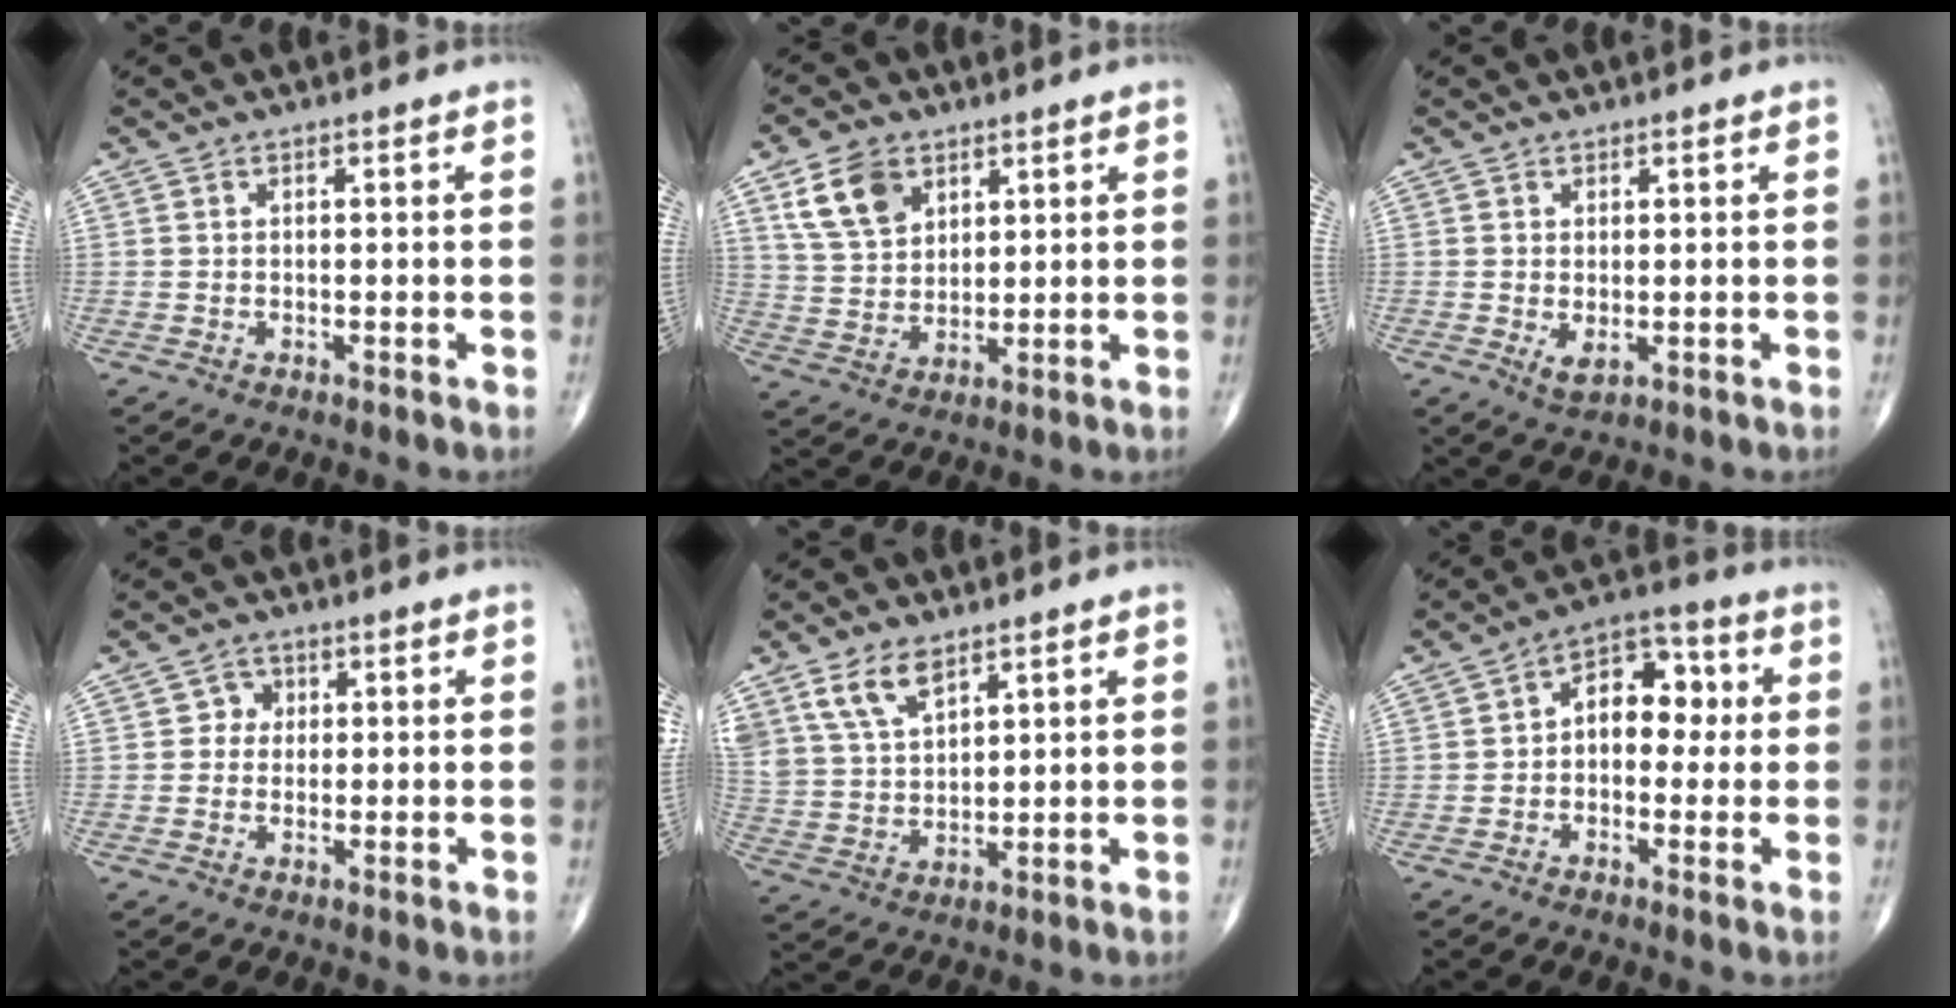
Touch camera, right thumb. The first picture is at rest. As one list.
[{"total": 9.4, "force": [4.9, 6.2, 5.1], "torque": [-0.079, -0.019, 0.100]}, {"total": 2.1, "force": [-0.1, 1.1, 1.8], "torque": [-0.030, -0.007, 0.004]}, {"total": 2.7, "force": [0.4, 2.6, 0.7], "torque": [0.010, 0.006, -0.001]}, {"total": 8.1, "force": [5.3, 4.1, 4.7], "torque": [-0.083, -0.019, 0.112]}, {"total": 9.6, "force": [0.6, 6.4, 7.1], "torque": [-0.066, 0.034, -0.002]}]